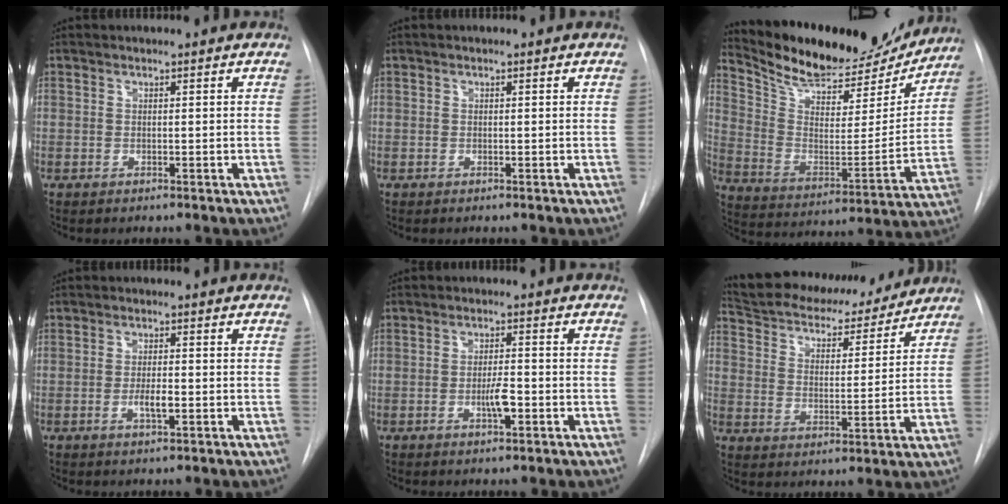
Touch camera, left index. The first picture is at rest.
{"total": 0.0}
{"total": 22.6, "force": [20.8, 5.8, 6.8], "torque": [-0.117, -0.025, 0.316]}
{"total": 2.5, "force": [-0.8, 0.6, 2.3], "torque": [-0.044, 0.001, -0.012]}
{"total": 3.3, "force": [-1.2, 0.7, 3.0], "torque": [-0.053, 0.002, -0.019]}
{"total": 19.6, "force": [17.6, 5.4, 6.8], "torque": [-0.121, 0.013, 0.262]}